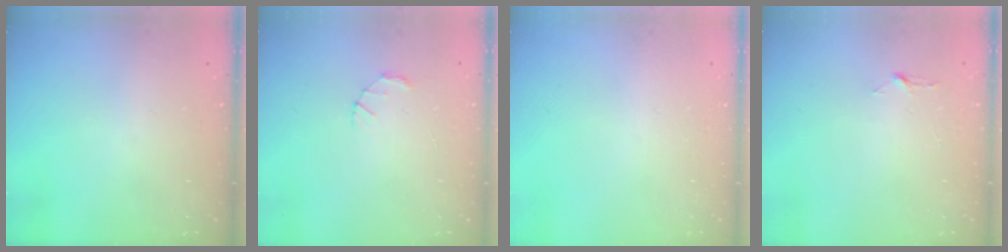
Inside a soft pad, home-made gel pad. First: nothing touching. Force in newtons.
{"total": 1.5, "press": 1.5, "slide": 0.3}
{"total": 0.0}
{"total": 2.9, "press": 2.9, "slide": 0.3}